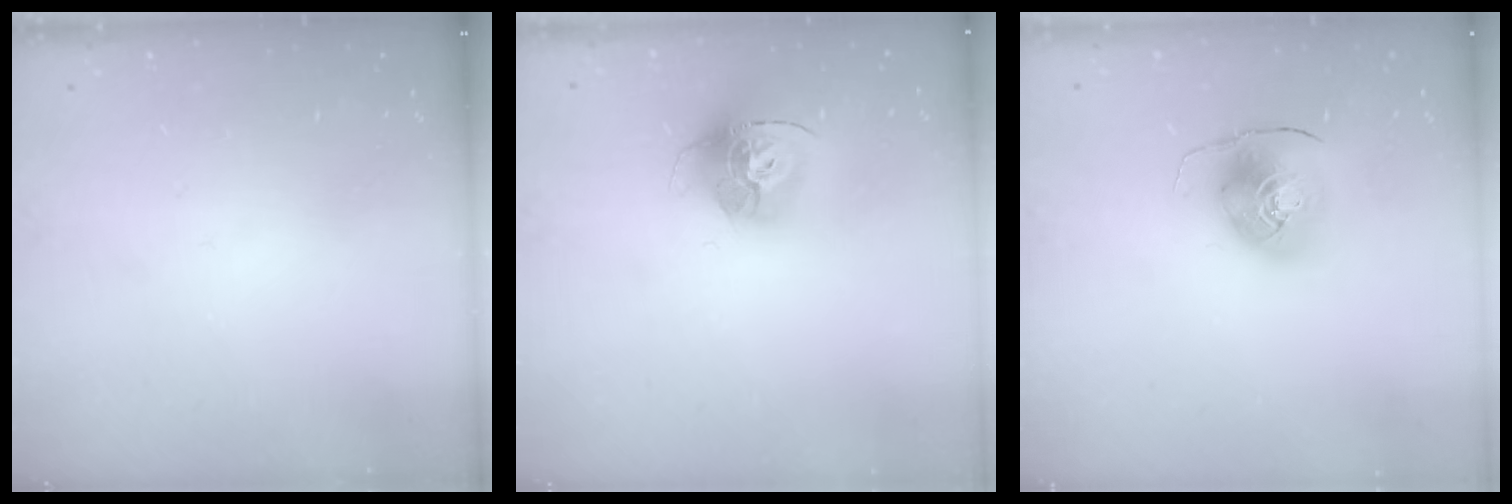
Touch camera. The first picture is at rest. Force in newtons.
{"total": 14.8, "press": 14.8, "slide": 1.6}
{"total": 9.7, "press": 9.6, "slide": 1.3}